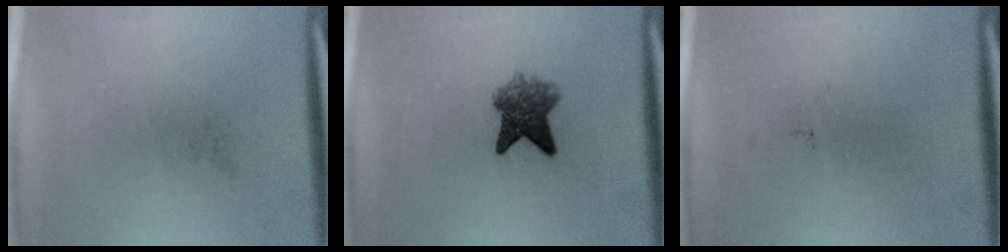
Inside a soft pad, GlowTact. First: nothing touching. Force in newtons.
{"total": 5.5}
{"total": 0.0}